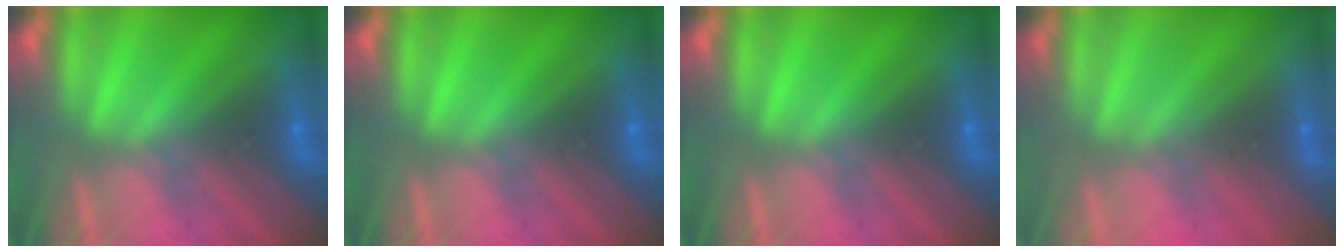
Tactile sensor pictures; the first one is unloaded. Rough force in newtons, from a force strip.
{"total": 0.0}
{"total": 0.0}
{"total": 2.8}